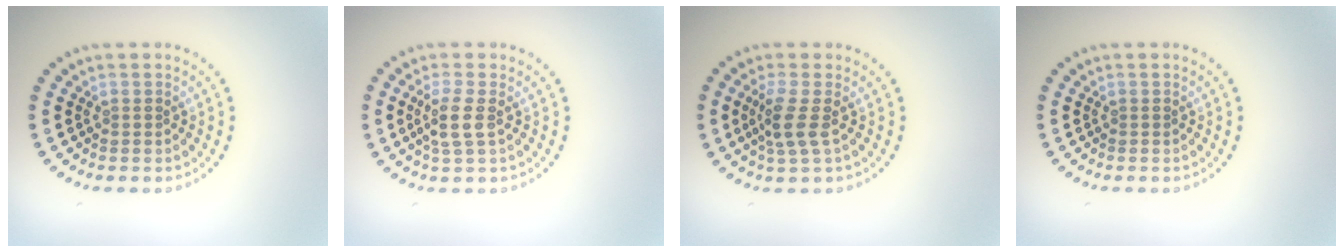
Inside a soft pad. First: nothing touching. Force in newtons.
{"total": 2.3, "press": 2.0, "slide": 1.2}
{"total": 2.6, "press": 2.1, "slide": 1.5}
{"total": 0.0}